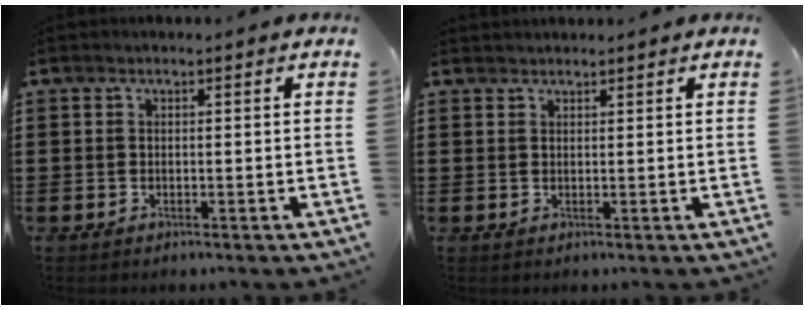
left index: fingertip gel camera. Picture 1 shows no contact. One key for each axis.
{"total": 1.1, "fx": 1.1, "fy": 0.1, "fz": 0.0, "tx": -0.002, "ty": -0.001, "tz": 0.023}